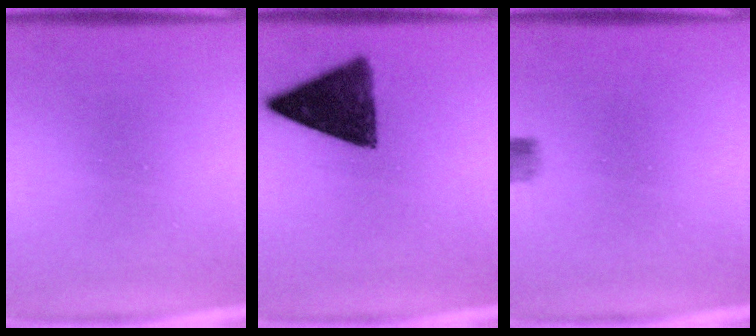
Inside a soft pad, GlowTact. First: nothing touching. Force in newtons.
{"total": 11.3}
{"total": 2.2}